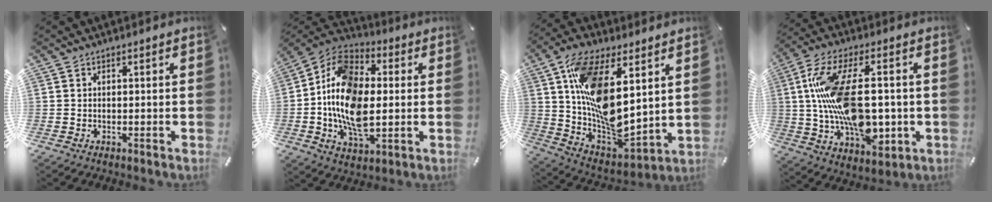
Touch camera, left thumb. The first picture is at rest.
{"total": 17.4, "force": [-1.5, 11.1, 13.3], "torque": [-0.289, 0.000, -0.034]}
{"total": 19.1, "force": [6.6, 9.1, 15.5], "torque": [-0.299, -0.045, 0.118]}
{"total": 20.3, "force": [0.9, 10.7, 17.2], "torque": [-0.336, 0.001, 0.016]}